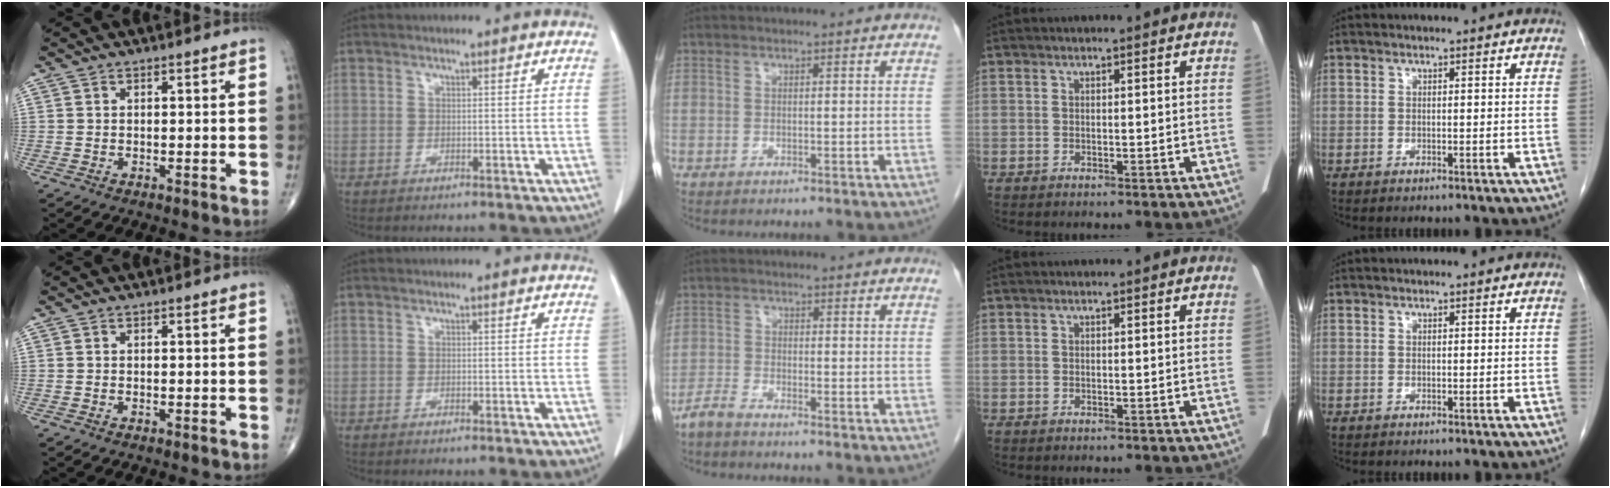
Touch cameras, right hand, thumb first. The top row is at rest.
{"middle": {"total": 2.7, "force": [-2.5, 0.3, 1.0], "torque": [-0.025, -0.004, -0.050]}}